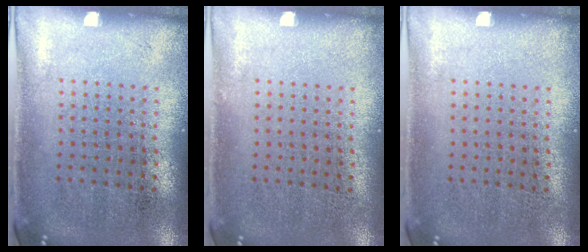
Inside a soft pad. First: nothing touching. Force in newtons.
{"total": 0.0}
{"total": 0.0}